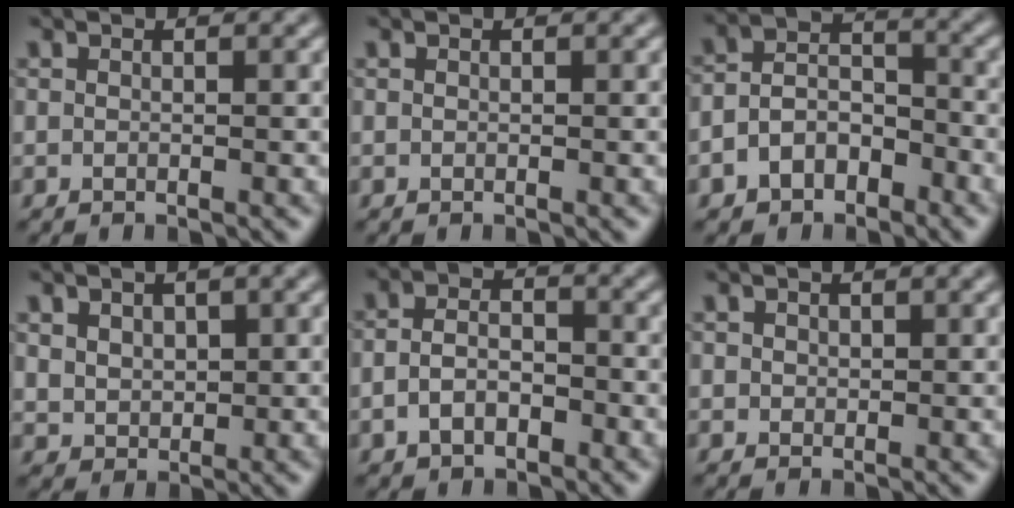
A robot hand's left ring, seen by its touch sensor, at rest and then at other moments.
{"total": 0.0}
{"total": 4.4, "force": [-2.3, 3.0, 2.2], "torque": [-0.041, 0.003, -0.047]}
{"total": 2.7, "force": [0.9, 1.9, 1.7], "torque": [-0.036, 0.002, 0.016]}
{"total": 3.2, "force": [-1.3, 2.1, 2.1], "torque": [-0.041, 0.002, -0.028]}
{"total": 0.8, "force": [0.3, 0.7, 0.2], "torque": [0.000, -0.004, 0.005]}